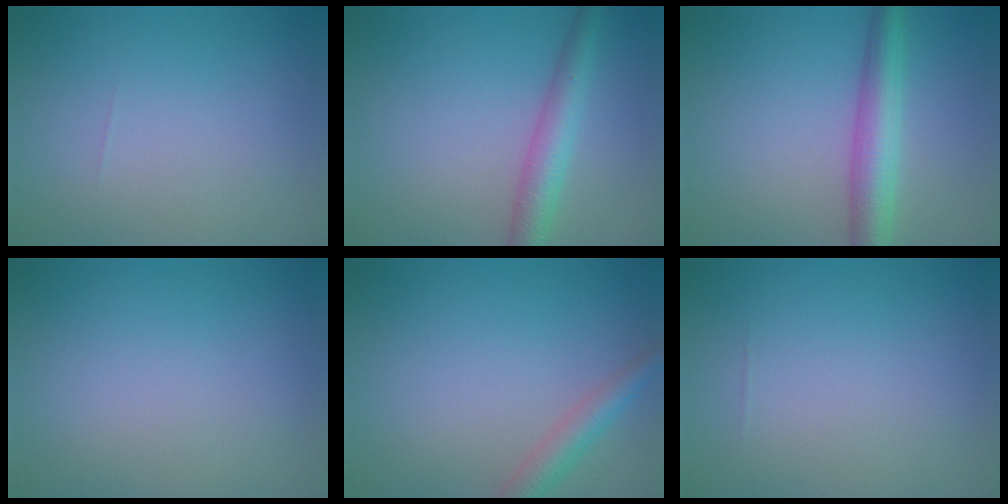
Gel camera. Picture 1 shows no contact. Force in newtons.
{"total": 3.5, "press": 3.5, "slide": 0.1}
{"total": 4.6, "press": 4.6, "slide": 0.0}
{"total": 0.0}
{"total": 2.7, "press": 2.7, "slide": 0.1}
{"total": 0.0}